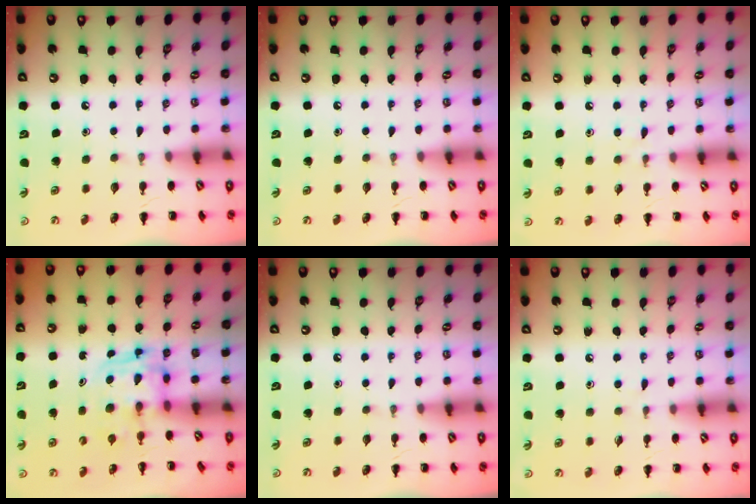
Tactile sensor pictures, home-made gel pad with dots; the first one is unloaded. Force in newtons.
{"total": 0.0}
{"total": 3.5, "press": 3.2, "slide": 1.6}
{"total": 3.9, "press": 3.8, "slide": 0.8}
{"total": 0.0}
{"total": 3.9, "press": 3.6, "slide": 1.5}